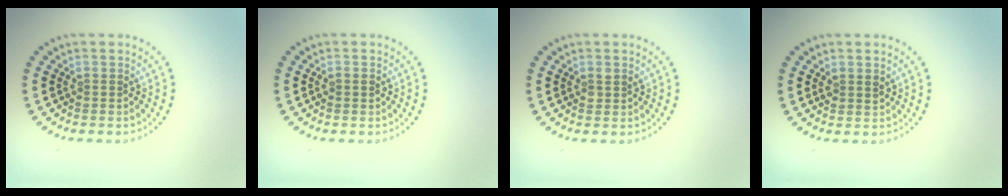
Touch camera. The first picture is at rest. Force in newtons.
{"total": 1.1, "press": 1.1, "slide": 0.0}
{"total": 1.0, "press": 1.0, "slide": 0.2}
{"total": 1.1, "press": 1.0, "slide": 0.5}